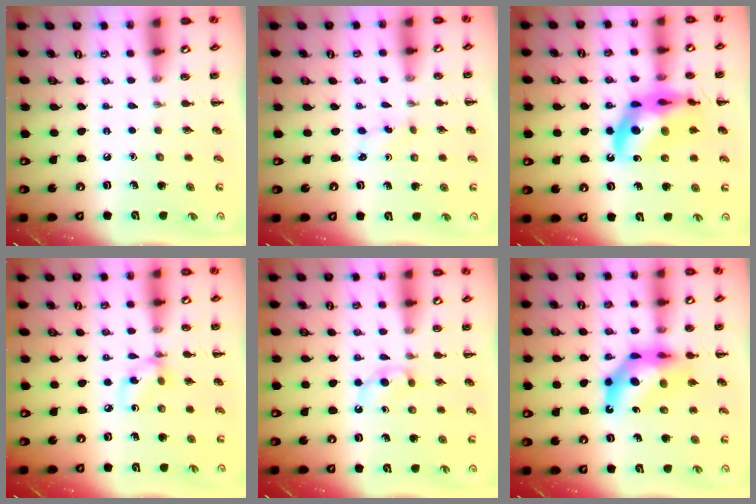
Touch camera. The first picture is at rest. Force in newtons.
{"total": 1.7, "press": 1.5, "slide": 0.6}
{"total": 17.3, "press": 16.8, "slide": 4.0}
{"total": 4.8, "press": 4.7, "slide": 0.5}
{"total": 3.7, "press": 3.4, "slide": 1.5}
{"total": 11.4, "press": 10.9, "slide": 3.4}